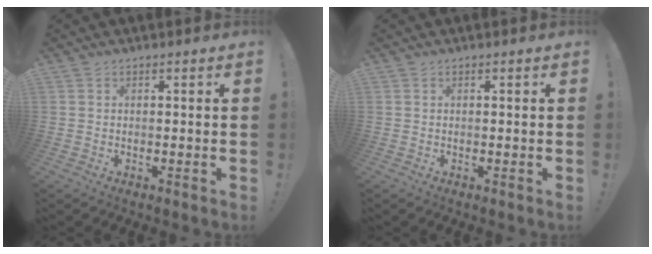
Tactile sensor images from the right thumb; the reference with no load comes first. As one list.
[{"total": 0.0}]